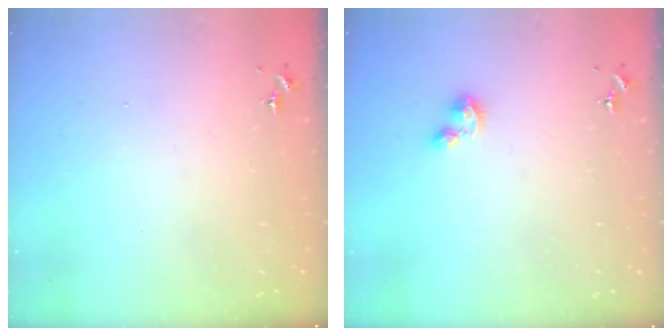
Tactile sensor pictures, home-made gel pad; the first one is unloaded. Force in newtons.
{"total": 2.3, "press": 2.3, "slide": 0.4}